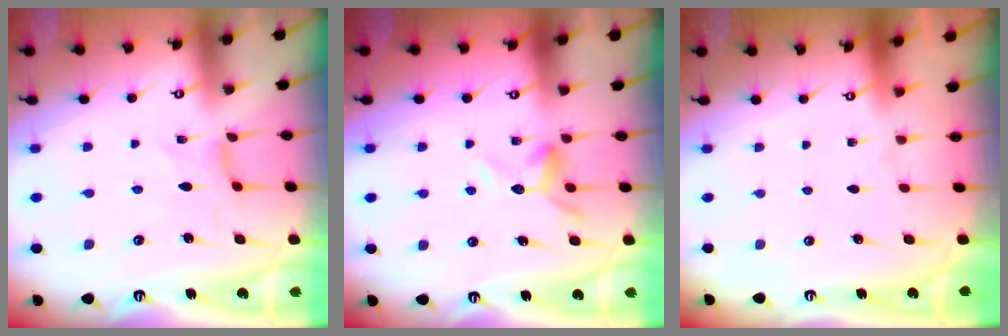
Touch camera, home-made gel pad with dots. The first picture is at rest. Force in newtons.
{"total": 6.9, "press": 6.9, "slide": 0.9}
{"total": 0.0}